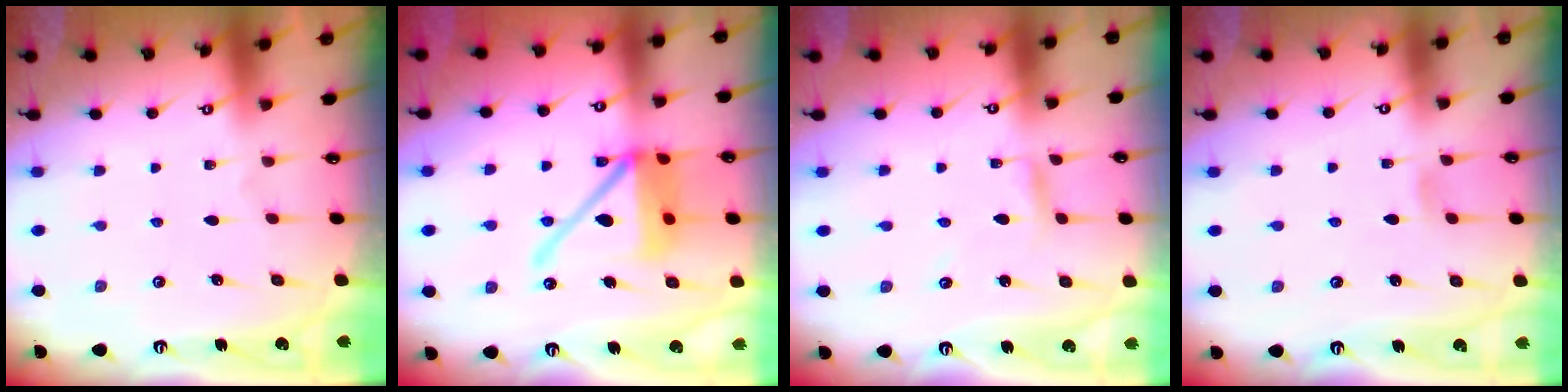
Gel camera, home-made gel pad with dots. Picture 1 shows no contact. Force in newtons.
{"total": 15.5, "press": 15.4, "slide": 2.0}
{"total": 2.8, "press": 2.8, "slide": 0.2}
{"total": 3.7, "press": 3.7, "slide": 0.4}